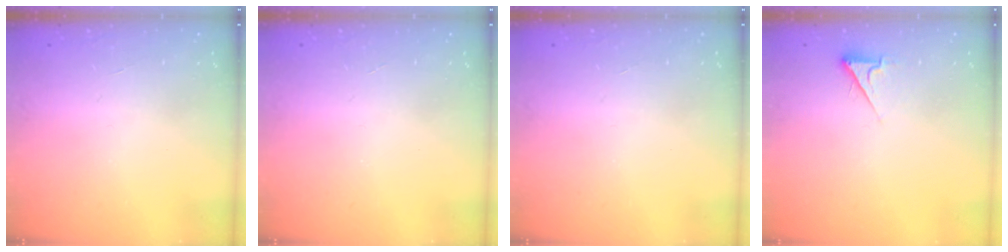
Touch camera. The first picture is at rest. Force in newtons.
{"total": 0.0}
{"total": 0.0}
{"total": 4.0, "press": 4.0, "slide": 0.7}